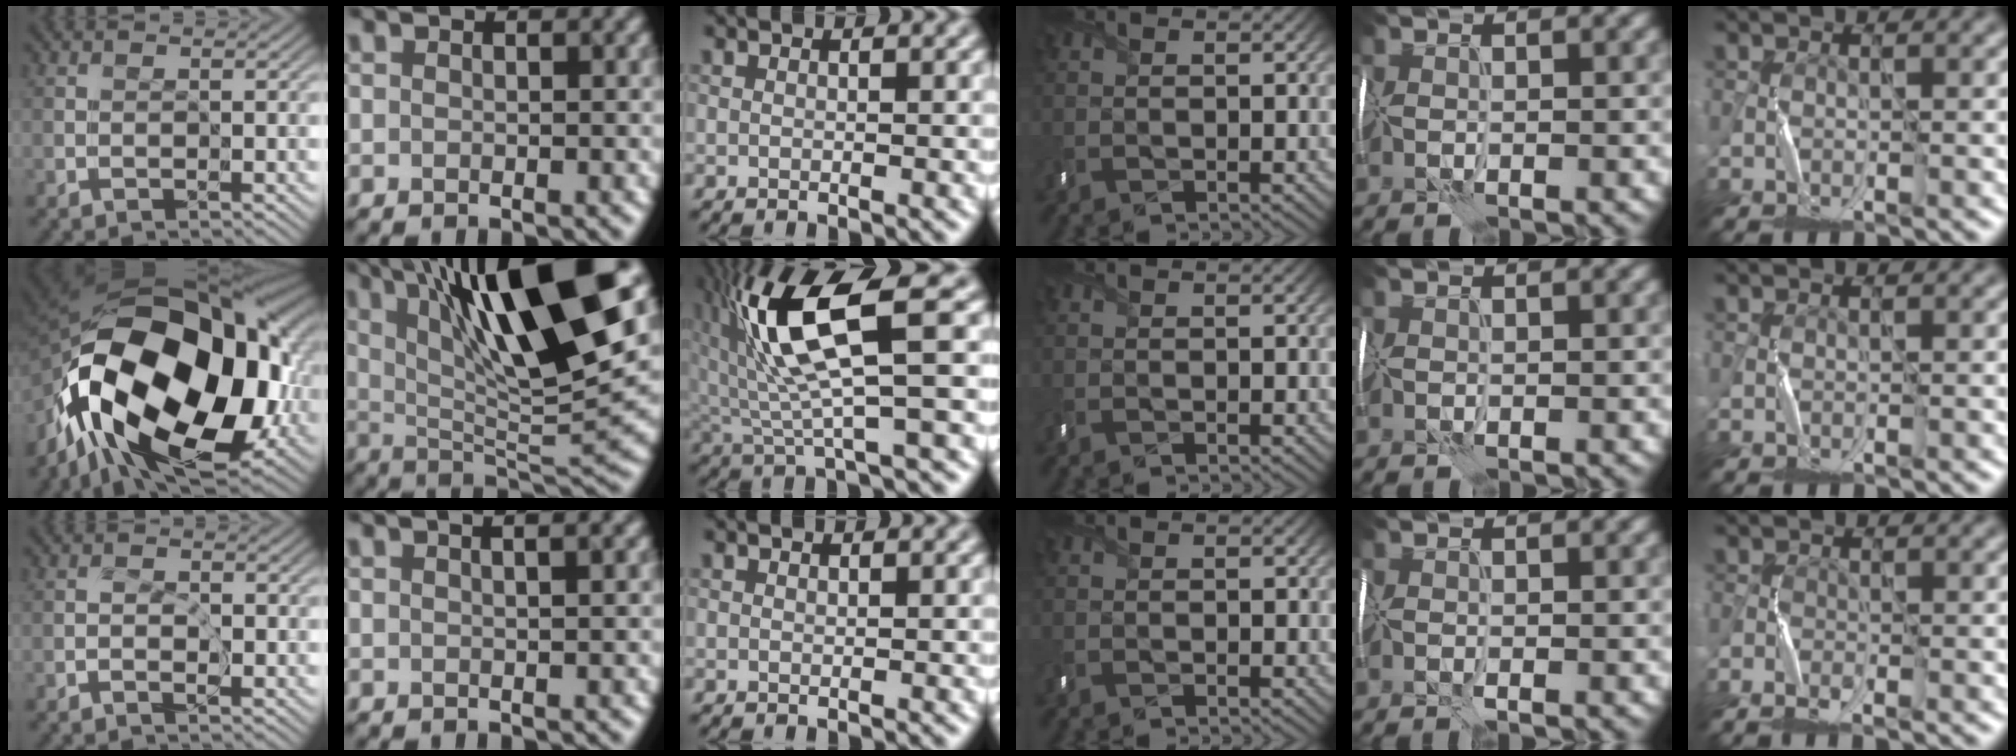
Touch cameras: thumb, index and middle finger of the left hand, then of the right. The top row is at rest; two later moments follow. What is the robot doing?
{"motion": "wrap", "object": "ribbon"}